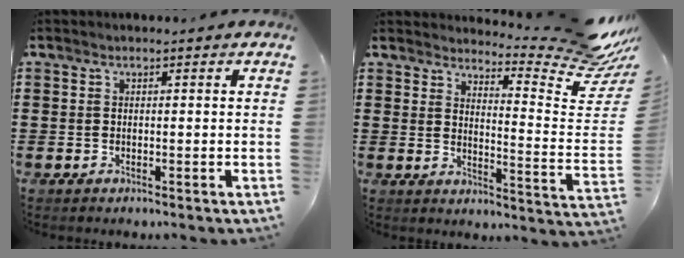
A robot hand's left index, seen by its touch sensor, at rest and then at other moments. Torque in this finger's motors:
{"motor_torque": [1.57, -0.57, -0.03, 0.06]}